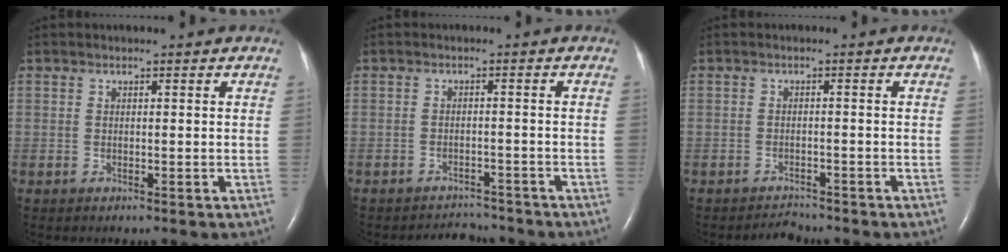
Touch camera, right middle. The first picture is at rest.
{"total": 3.9, "force": [-3.8, 0.8, -0.7], "torque": [0.002, 0.003, -0.055]}
{"total": 1.9, "force": [-1.8, 0.1, -0.4], "torque": [0.002, -0.011, -0.026]}